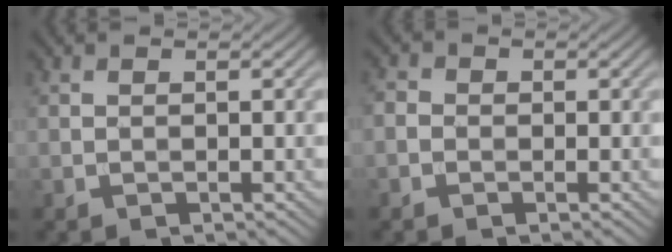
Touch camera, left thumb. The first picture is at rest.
{"total": 1.6, "force": [-0.7, 1.4, 0.5], "torque": [-0.011, 0.002, -0.023]}